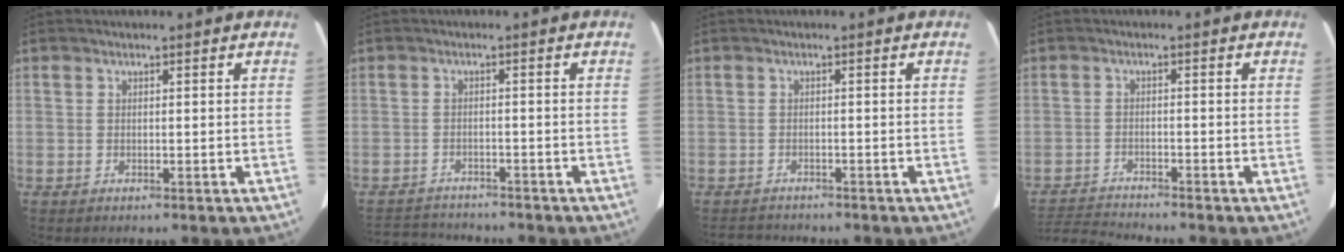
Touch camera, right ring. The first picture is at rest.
{"total": 7.2, "force": [-6.9, 1.2, 1.3], "torque": [-0.028, 0.001, -0.104]}
{"total": 4.0, "force": [-3.8, 0.9, 0.7], "torque": [-0.013, -0.009, -0.055]}
{"total": 5.2, "force": [-5.0, -1.2, -0.2], "torque": [-0.006, -0.011, -0.092]}